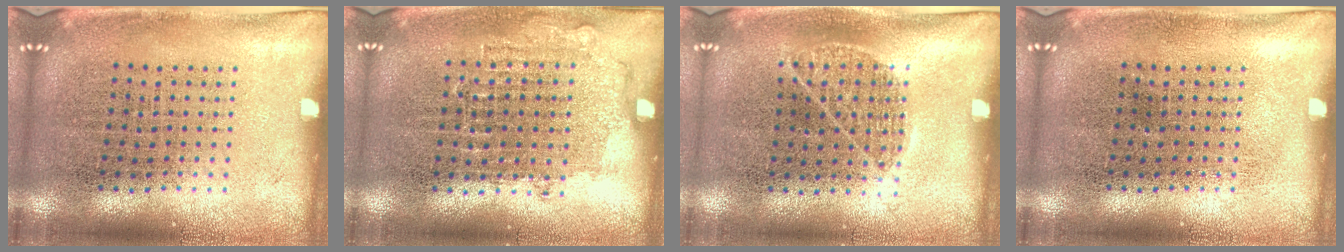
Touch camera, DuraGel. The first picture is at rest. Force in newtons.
{"total": 0.8, "press": 0.8, "slide": 0.3}
{"total": 0.9, "press": 0.5, "slide": 0.7}
{"total": 0.0}